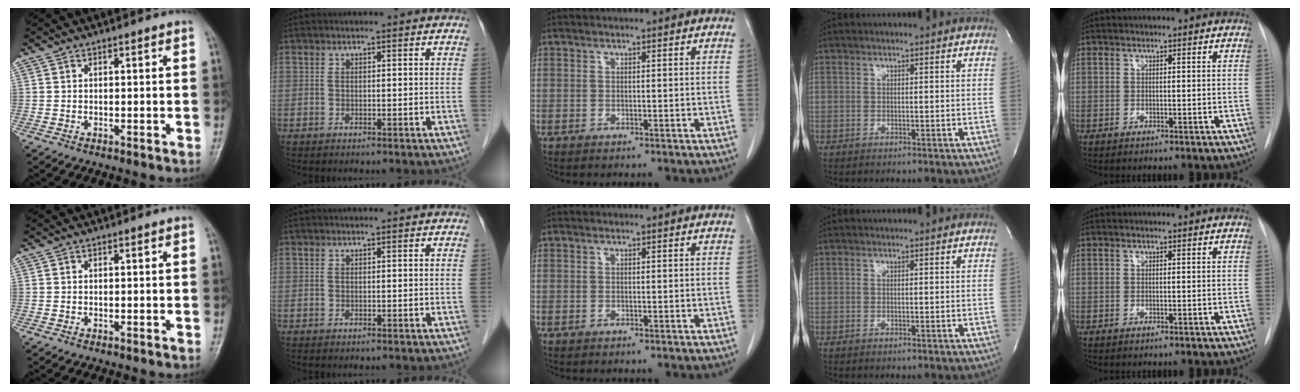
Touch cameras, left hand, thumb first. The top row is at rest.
{}